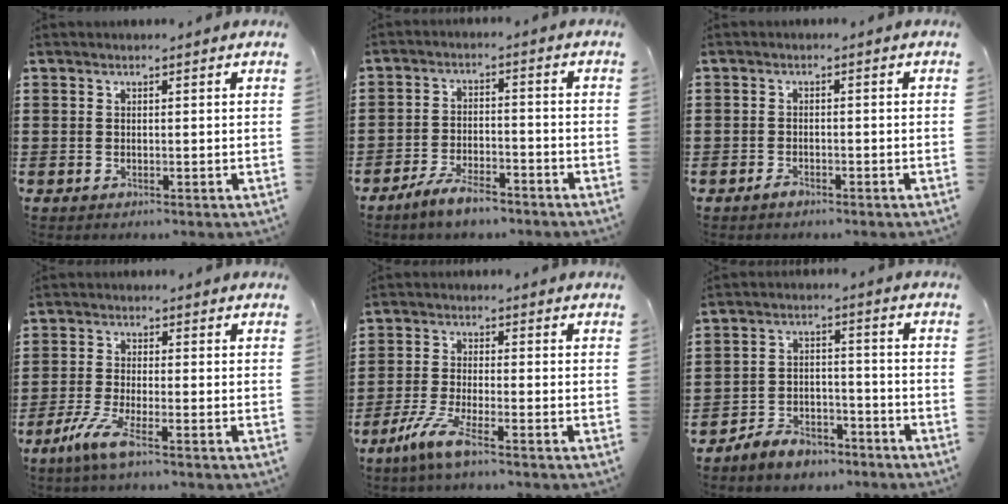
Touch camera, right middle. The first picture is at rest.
{"total": 5.3, "force": [-4.5, 1.4, 2.6], "torque": [-0.053, 0.001, -0.086]}
{"total": 1.3, "force": [-1.1, 0.6, 0.5], "torque": [-0.010, -0.003, -0.022]}
{"total": 5.3, "force": [-2.8, 0.9, 4.4], "torque": [-0.105, -0.017, -0.057]}
{"total": 5.6, "force": [-3.6, 0.7, 4.3], "torque": [-0.102, -0.015, -0.071]}
{"total": 5.0, "force": [-4.6, 1.5, 1.1], "torque": [-0.025, 0.011, -0.095]}